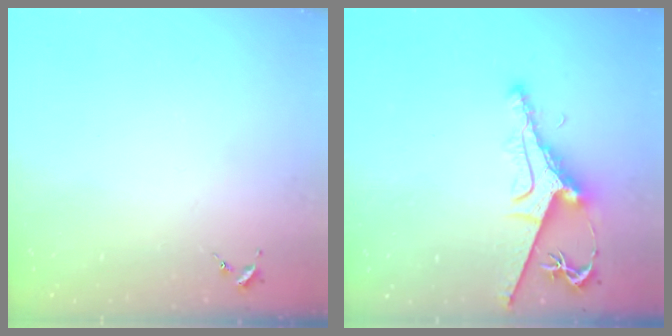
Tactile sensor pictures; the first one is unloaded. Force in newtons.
{"total": 8.6, "press": 8.6, "slide": 1.2}